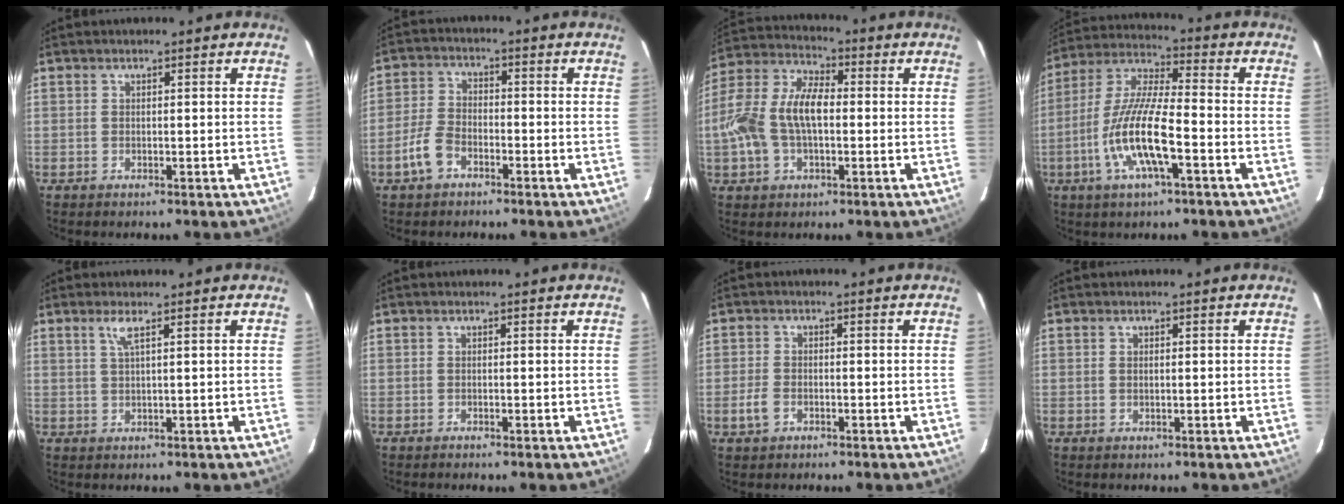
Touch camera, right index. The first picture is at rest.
{"total": 5.9, "force": [-3.4, 3.4, 3.4], "torque": [-0.079, 0.007, -0.066]}
{"total": 13.5, "force": [-1.2, 7.7, 11.0], "torque": [-0.233, 0.019, -0.023]}
{"total": 13.8, "force": [-5.0, 2.8, 12.5], "torque": [-0.260, -0.007, -0.099]}
{"total": 2.1, "force": [1.1, -0.3, 1.8], "torque": [-0.036, -0.001, 0.023]}
{"total": 0.0}
{"total": 3.3, "force": [-1.6, 2.2, 1.8], "torque": [-0.047, 0.001, -0.032]}
{"total": 0.6, "force": [0.1, 0.3, 0.5], "torque": [-0.010, 0.001, 0.002]}